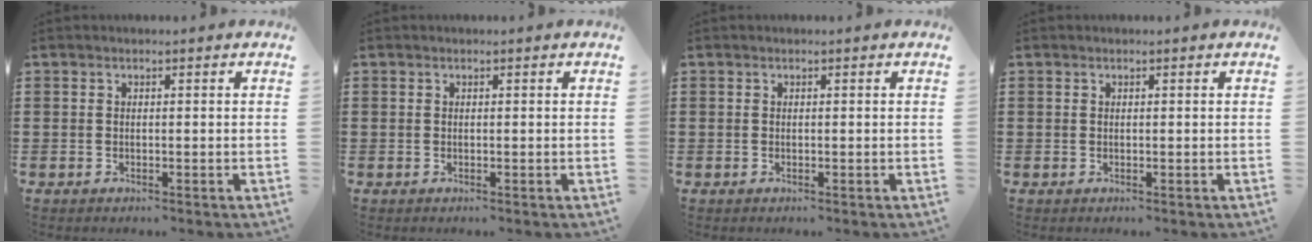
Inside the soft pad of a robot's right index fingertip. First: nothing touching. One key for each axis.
{"total": 0.0}
{"total": 0.0}
{"total": 0.0}